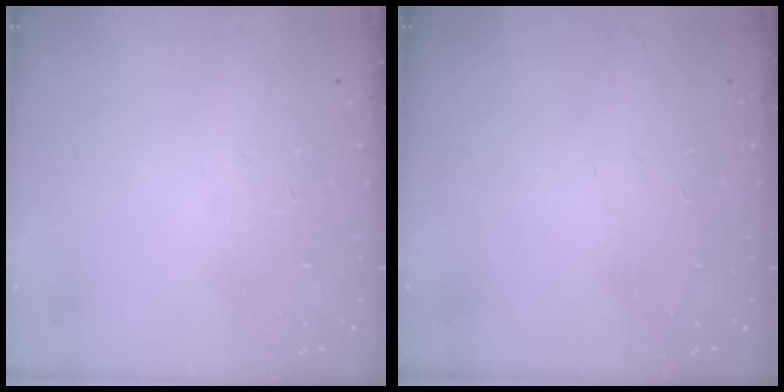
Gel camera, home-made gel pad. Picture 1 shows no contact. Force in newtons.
{"total": 0.0}